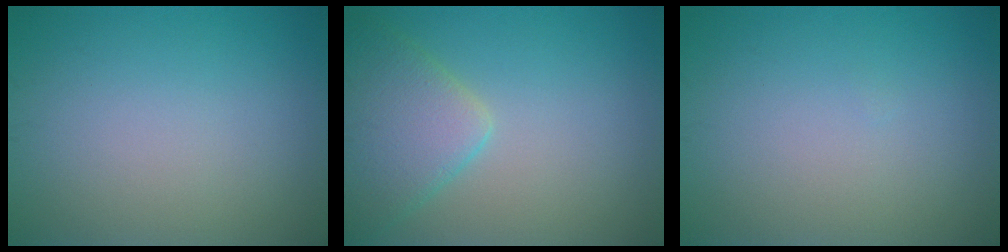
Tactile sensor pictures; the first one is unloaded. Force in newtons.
{"total": 4.9, "press": 4.9, "slide": 0.3}
{"total": 0.0}